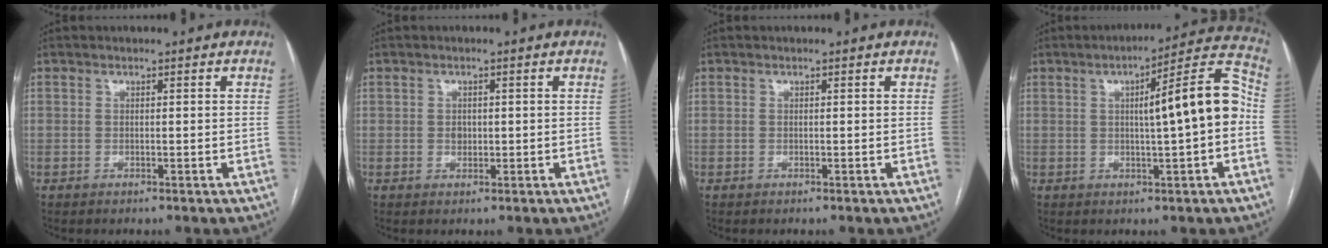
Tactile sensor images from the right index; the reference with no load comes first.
{"total": 1.4, "force": [0.1, 1.1, 0.7], "torque": [-0.014, 0.001, 0.003]}
{"total": 0.0}
{"total": 11.6, "force": [0.0, 0.8, 11.6], "torque": [-0.156, 0.031, -0.002]}